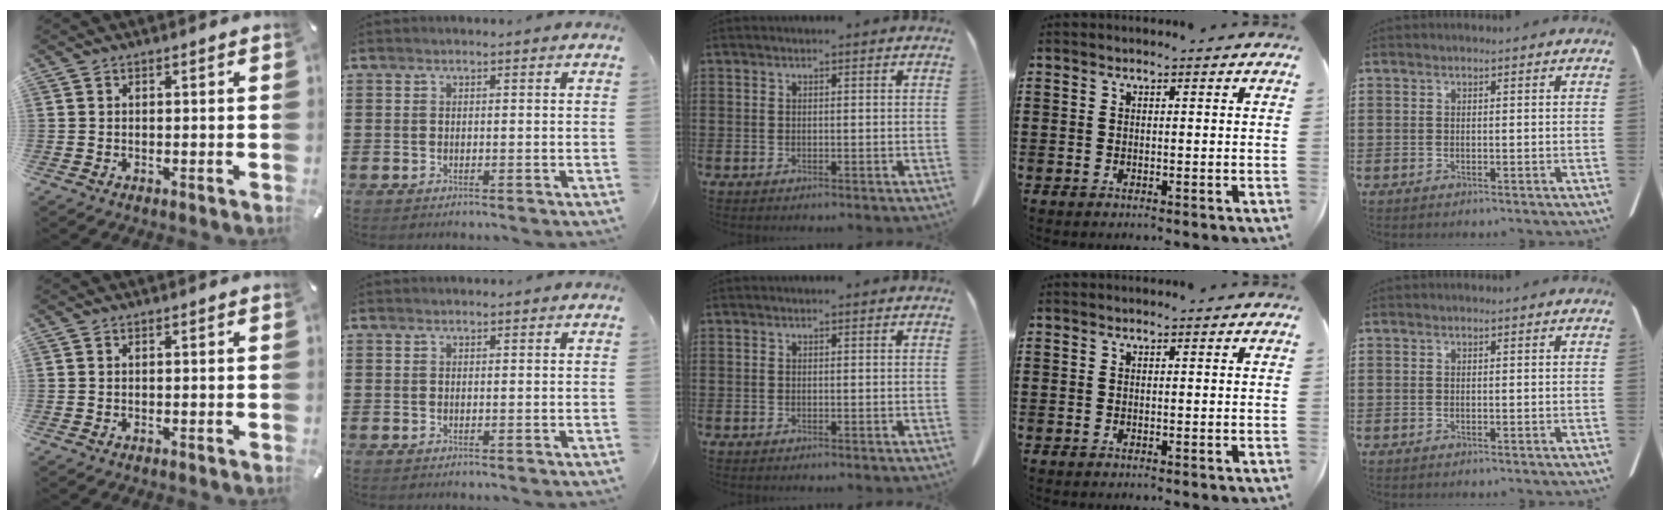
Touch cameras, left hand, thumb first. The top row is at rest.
{"index": {"total": 0.6, "force": [0.5, 0.3, 0.1], "torque": [-0.003, 0.002, 0.010]}}